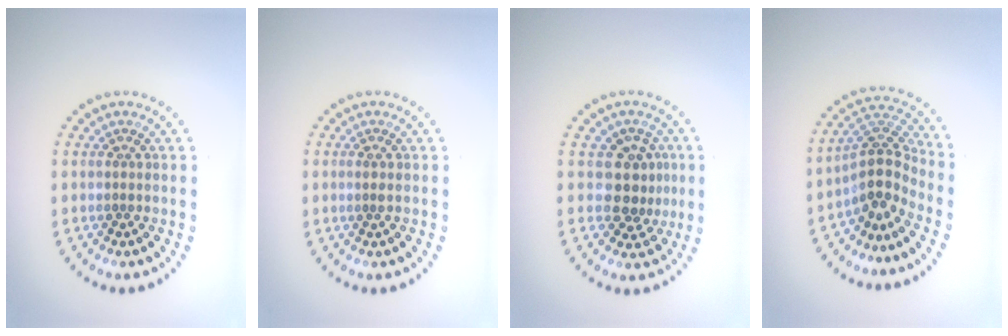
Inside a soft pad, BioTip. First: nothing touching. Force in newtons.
{"total": 0.5, "press": 0.2, "slide": 0.5}
{"total": 3.4, "press": 3.0, "slide": 1.6}
{"total": 4.0, "press": 2.9, "slide": 2.8}